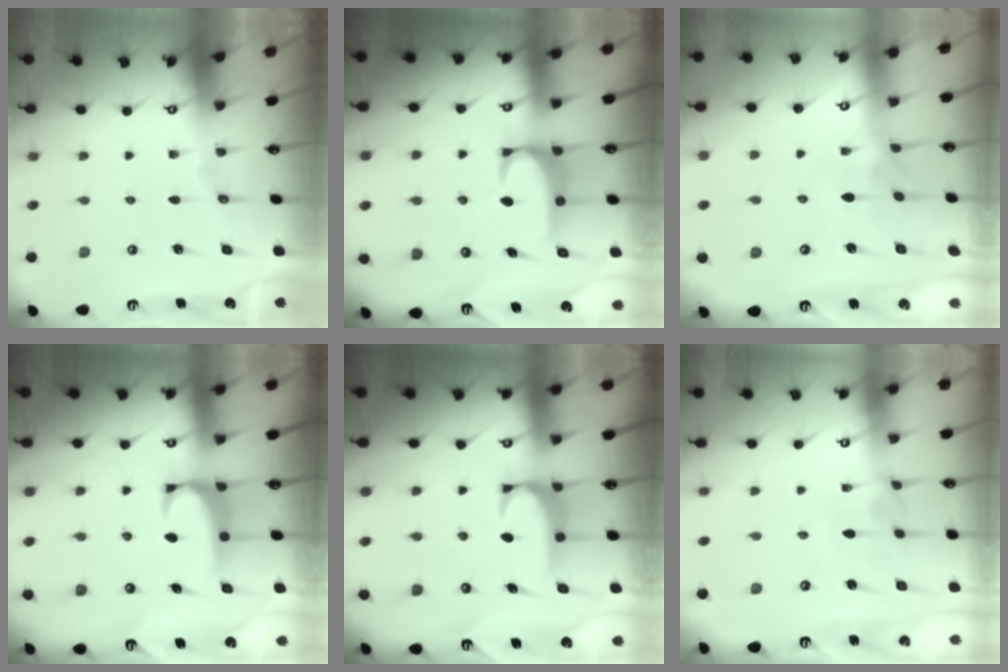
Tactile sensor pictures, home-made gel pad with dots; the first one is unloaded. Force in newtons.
{"total": 2.9, "press": 2.9, "slide": 0.3}
{"total": 2.8, "press": 2.7, "slide": 0.8}
{"total": 1.9, "press": 1.8, "slide": 0.3}
{"total": 2.1, "press": 2.1, "slide": 0.5}
{"total": 3.9, "press": 3.9, "slide": 0.2}